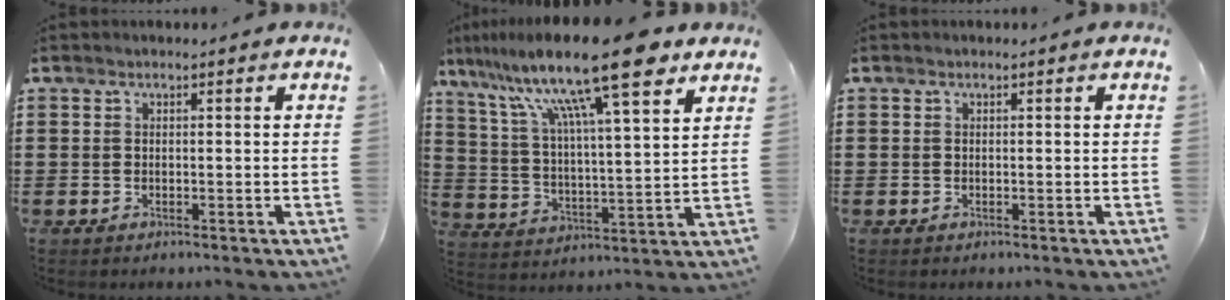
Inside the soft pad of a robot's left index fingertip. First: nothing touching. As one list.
[{"total": 17.6, "force": [12.5, 2.4, 12.1], "torque": [-0.238, -0.052, 0.207]}, {"total": 0.0}]